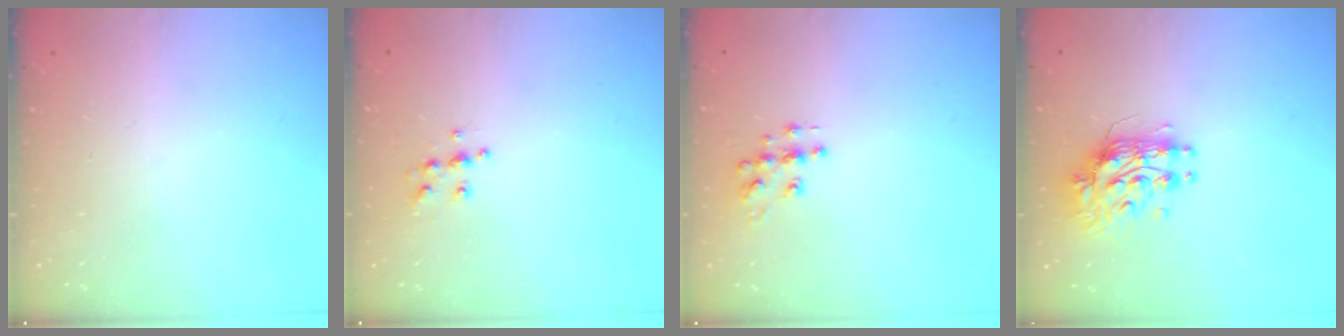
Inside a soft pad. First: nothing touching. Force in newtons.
{"total": 6.4, "press": 6.4, "slide": 0.6}
{"total": 8.7, "press": 8.7, "slide": 0.5}
{"total": 9.0, "press": 8.9, "slide": 0.7}